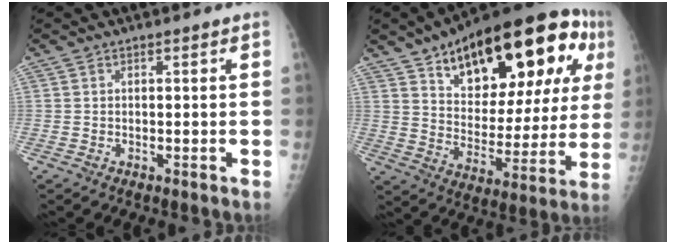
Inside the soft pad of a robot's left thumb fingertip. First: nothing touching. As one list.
[{"total": 29.4, "force": [13.4, 13.1, 22.7], "torque": [-0.300, -0.006, 0.204]}]